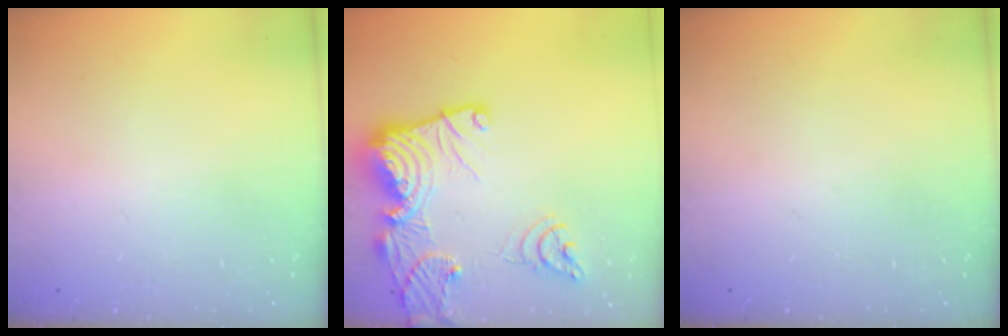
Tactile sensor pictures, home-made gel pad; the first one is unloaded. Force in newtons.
{"total": 21.8, "press": 21.7, "slide": 2.3}
{"total": 0.0}